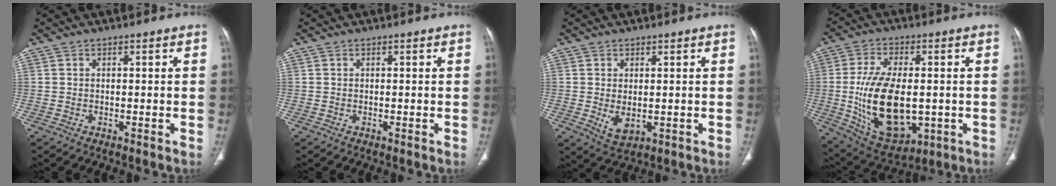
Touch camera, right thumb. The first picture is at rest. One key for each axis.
{"total": 0.0}
{"total": 4.0, "fx": -0.3, "fy": 2.3, "fz": 3.3, "tx": -0.052, "ty": -0.009, "tz": 0.010}
{"total": 18.8, "fx": -1.7, "fy": 10.2, "fz": 15.6, "tx": -0.275, "ty": -0.008, "tz": -0.005}